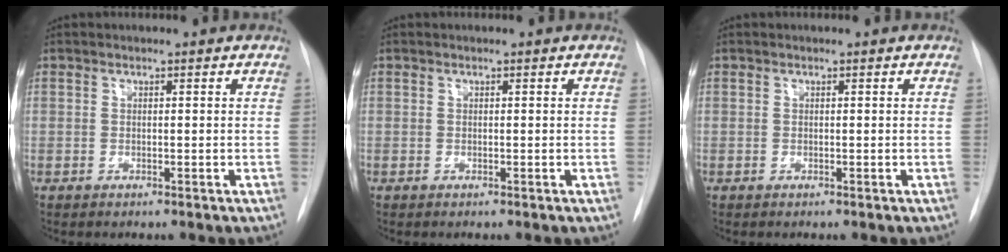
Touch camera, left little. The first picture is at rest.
{"total": 0.0}
{"total": 0.0}